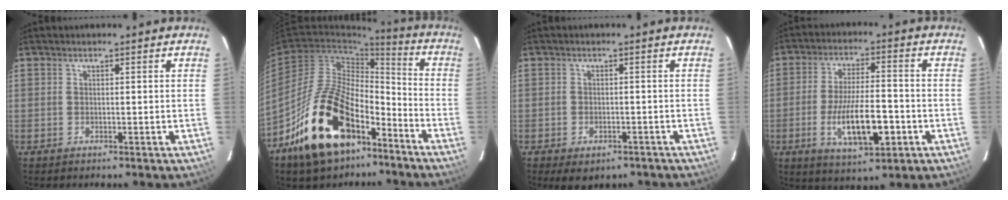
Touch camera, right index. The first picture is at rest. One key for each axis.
{"total": 21.0, "fx": -12.5, "fy": 10.9, "fz": 12.9, "tx": -0.239, "ty": 0.019, "tz": -0.200}
{"total": 6.2, "fx": -4.3, "fy": 3.2, "fz": 3.1, "tx": -0.063, "ty": -0.012, "tz": -0.051}
{"total": 12.4, "fx": -4.1, "fy": 3.9, "fz": 11.1, "tx": -0.212, "ty": -0.017, "tz": -0.063}